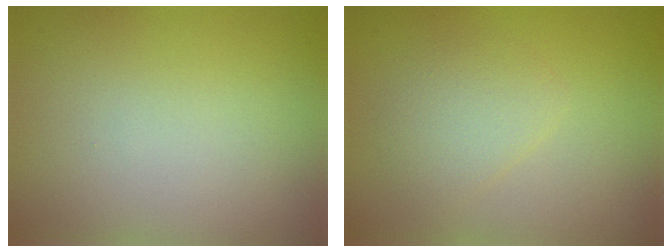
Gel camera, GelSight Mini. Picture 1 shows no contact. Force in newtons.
{"total": 2.4, "press": 2.4, "slide": 0.1}